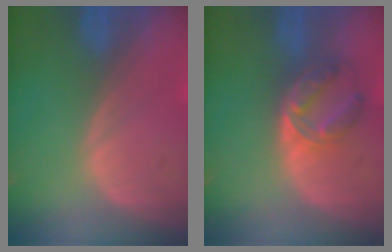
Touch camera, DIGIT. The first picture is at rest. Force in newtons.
{"total": 5.8, "press": 5.6, "slide": 1.7}